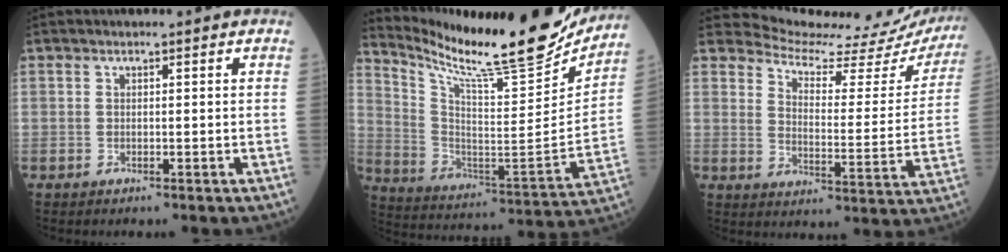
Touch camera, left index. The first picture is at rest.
{"total": 24.1, "force": [21.0, 2.2, 11.5], "torque": [-0.209, -0.066, 0.319]}
{"total": 18.5, "force": [18.3, 1.8, 2.2], "torque": [-0.031, -0.093, 0.212]}